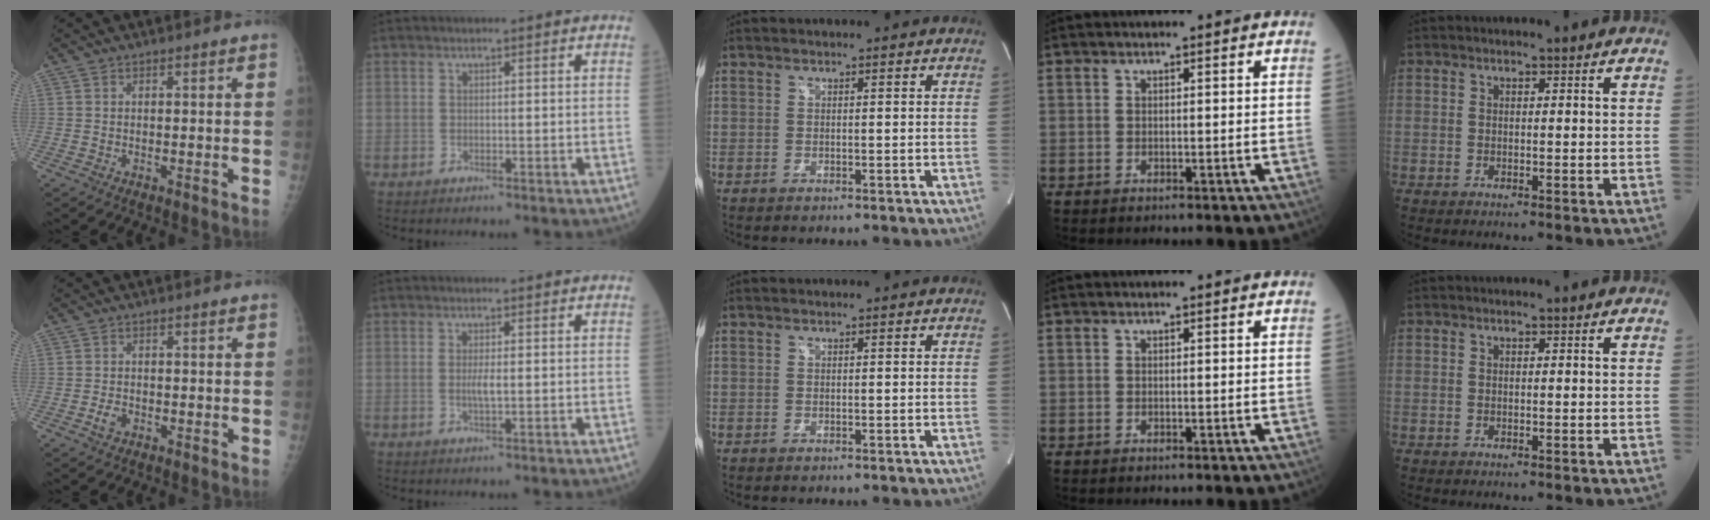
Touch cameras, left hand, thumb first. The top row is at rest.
{"thumb": {"total": 1.7, "force": [-0.7, 1.1, 1.1], "torque": [-0.021, 0.003, -0.013]}, "index": {"total": 1.8, "force": [-0.2, 0.2, 1.8], "torque": [-0.039, -0.003, -0.003]}}